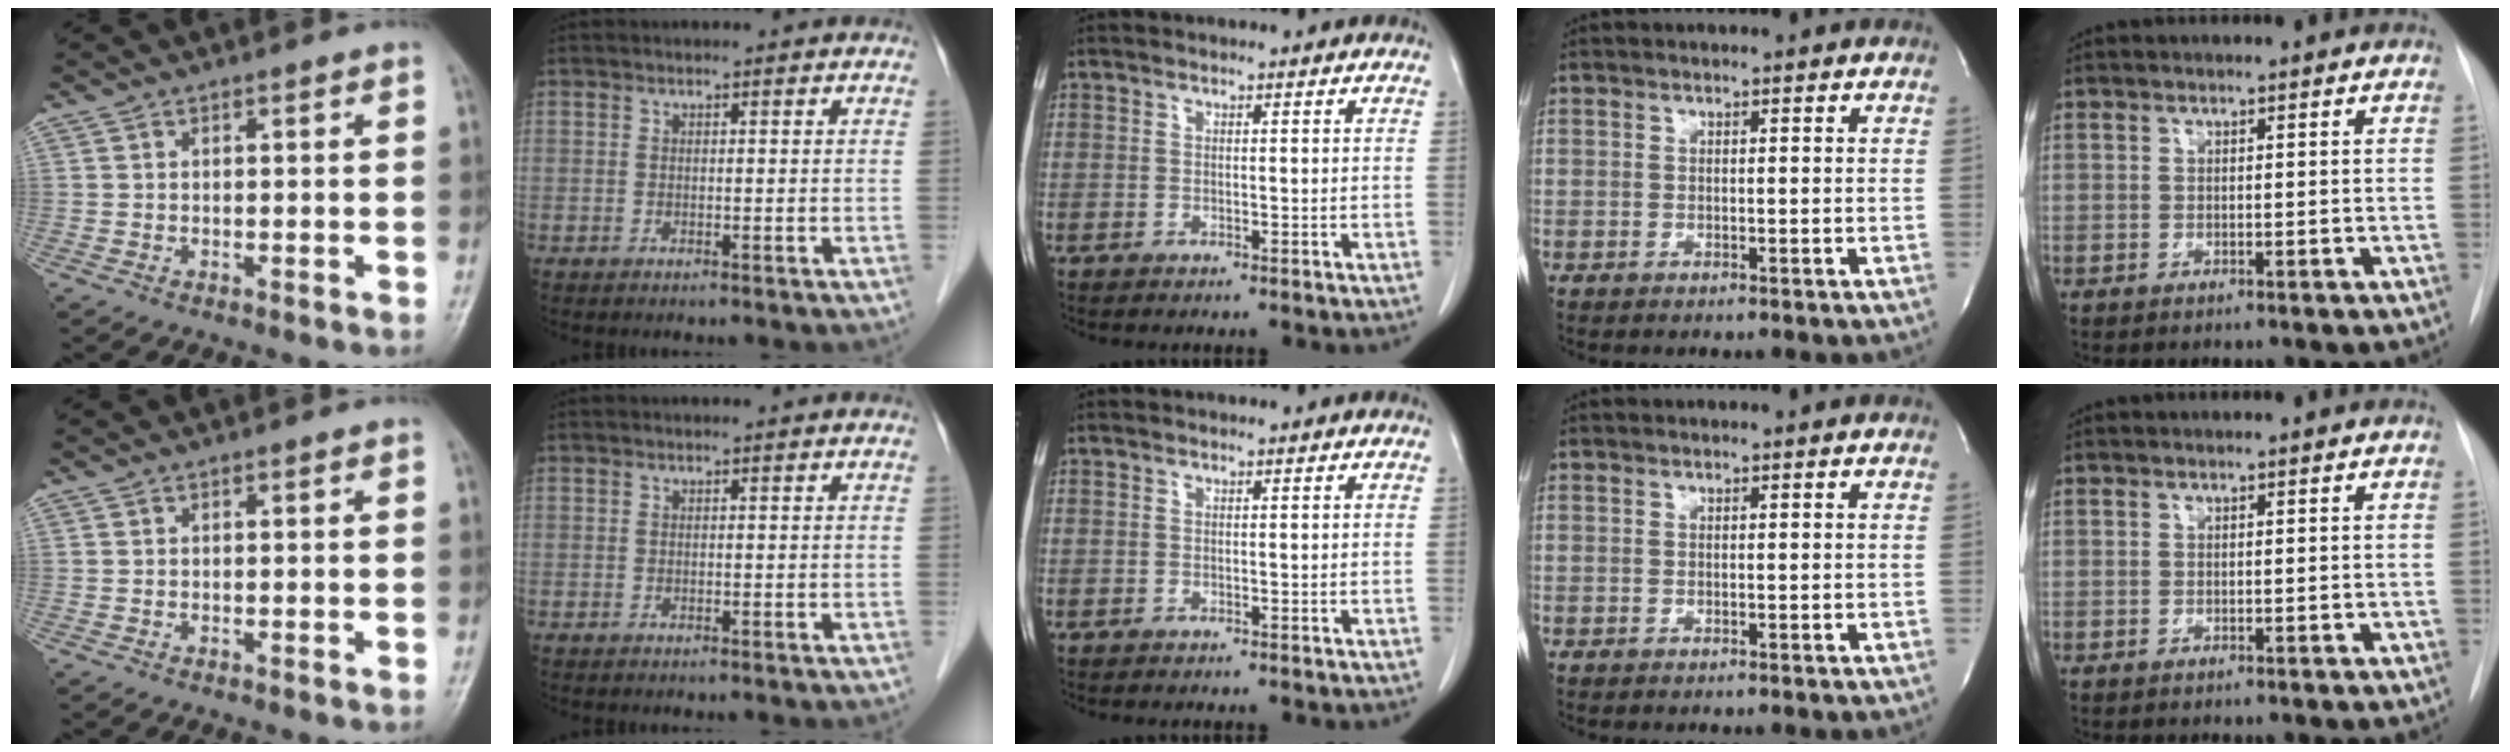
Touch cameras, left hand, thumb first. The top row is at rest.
{}